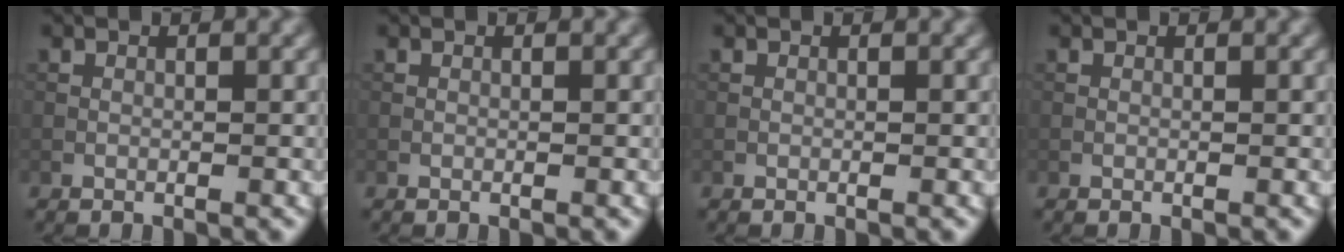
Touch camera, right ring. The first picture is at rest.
{"total": 0.0}
{"total": 0.0}
{"total": 0.0}